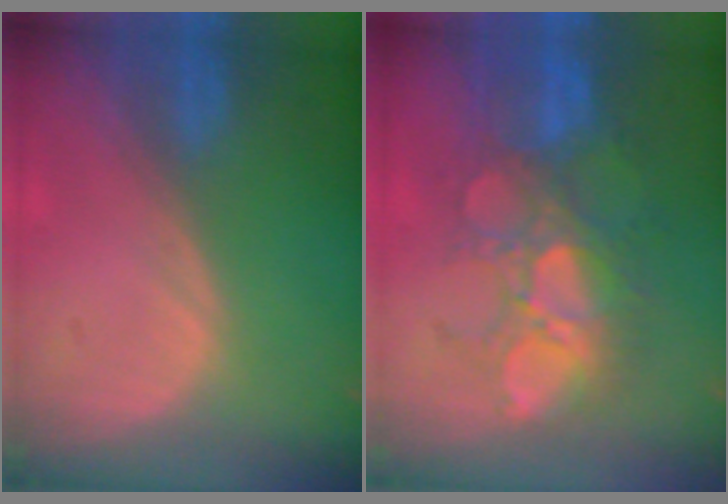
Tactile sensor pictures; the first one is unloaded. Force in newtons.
{"total": 10.9, "press": 9.6, "slide": 5.2}